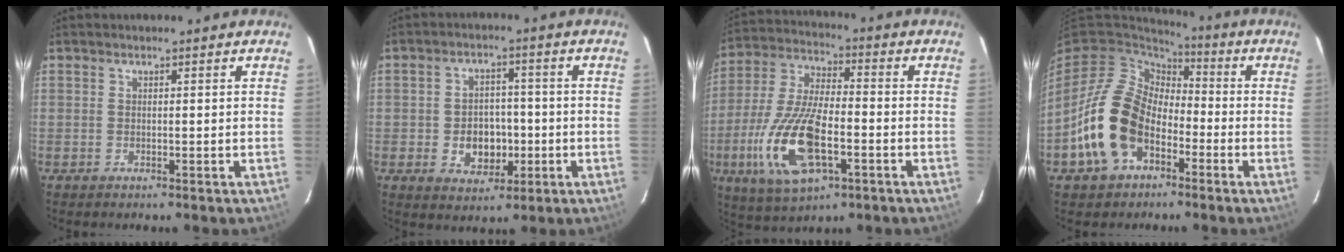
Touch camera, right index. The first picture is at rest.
{"total": 7.5, "force": [-1.8, 5.8, 4.3], "torque": [-0.089, 0.012, -0.016]}
{"total": 17.9, "force": [-5.8, 7.5, 15.2], "torque": [-0.333, -0.015, -0.106]}
{"total": 16.2, "force": [-5.8, 11.3, 10.1], "torque": [-0.222, 0.015, -0.102]}